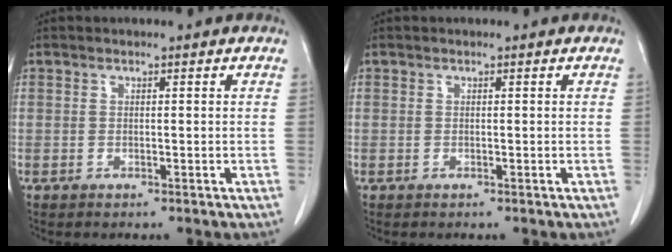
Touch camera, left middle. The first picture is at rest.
{"total": 0.0}